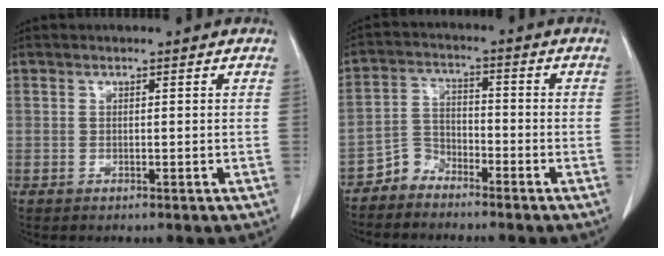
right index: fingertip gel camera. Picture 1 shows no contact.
{"total": 4.1, "force": [-3.5, 2.2, -0.2], "torque": [0.010, 0.008, -0.072]}